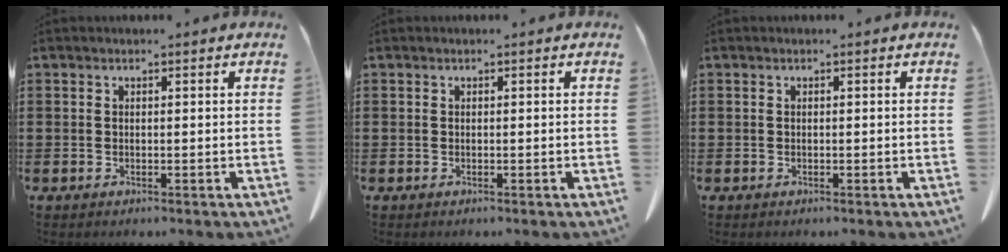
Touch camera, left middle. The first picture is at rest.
{"total": 0.0}
{"total": 0.0}